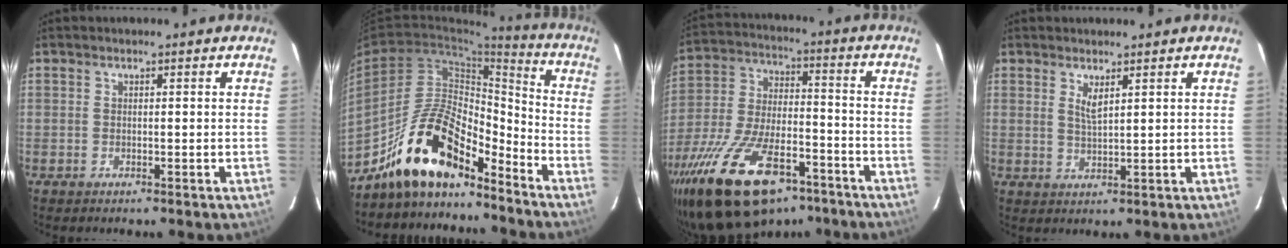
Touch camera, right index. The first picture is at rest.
{"total": 16.1, "force": [-12.7, 5.4, 8.3], "torque": [-0.160, 0.019, -0.228]}
{"total": 25.1, "force": [-16.4, 11.2, 15.4], "torque": [-0.308, -0.025, -0.266]}
{"total": 2.5, "force": [1.4, 0.4, 2.1], "torque": [-0.037, -0.004, 0.024]}